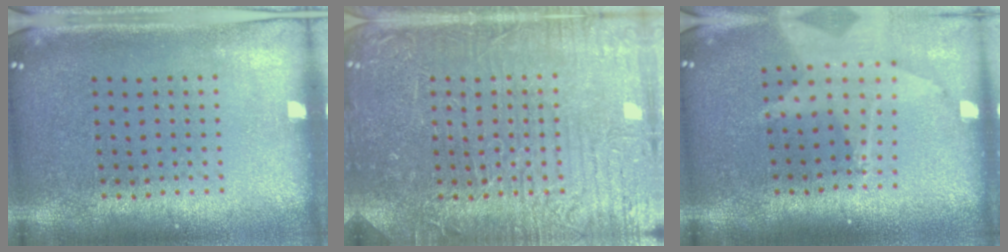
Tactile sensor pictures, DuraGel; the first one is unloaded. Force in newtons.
{"total": 4.6, "press": 4.6, "slide": 0.6}
{"total": 1.8, "press": 1.5, "slide": 1.1}